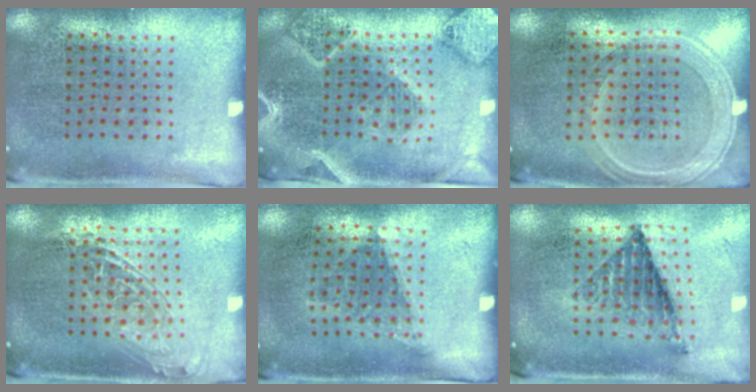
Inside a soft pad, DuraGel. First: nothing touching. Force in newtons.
{"total": 2.9, "press": 2.5, "slide": 1.4}
{"total": 1.0, "press": 0.9, "slide": 0.3}
{"total": 1.7, "press": 1.4, "slide": 1.0}
{"total": 1.1, "press": 0.8, "slide": 0.8}
{"total": 0.9, "press": 0.8, "slide": 0.3}